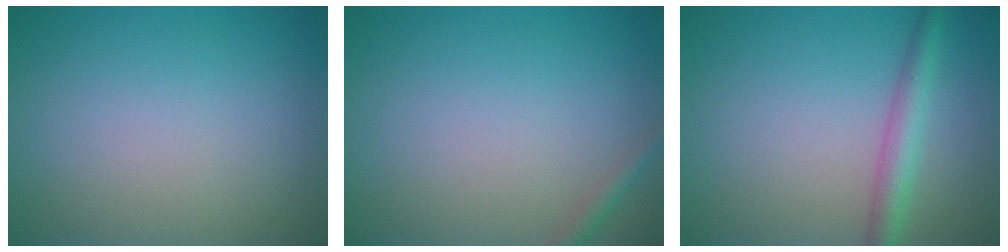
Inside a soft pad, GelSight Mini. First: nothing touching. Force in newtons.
{"total": 1.2, "press": 1.2, "slide": 0.1}
{"total": 3.0, "press": 3.0, "slide": 0.1}